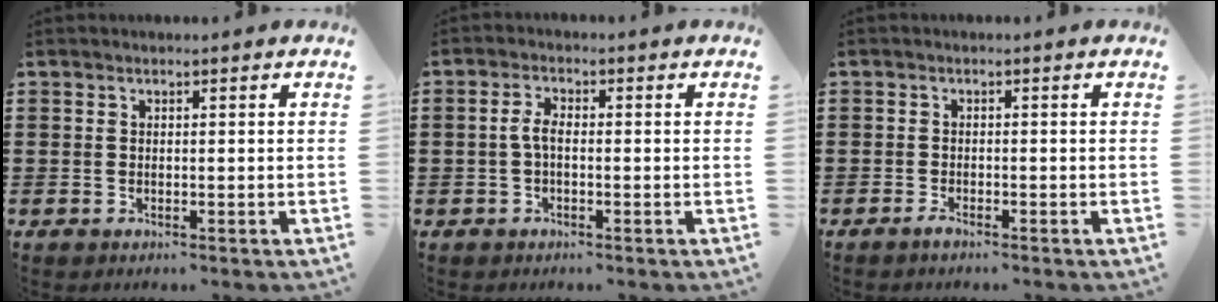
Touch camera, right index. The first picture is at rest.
{"total": 2.9, "force": [-0.5, 1.2, 2.6], "torque": [-0.064, -0.001, -0.015]}
{"total": 1.1, "force": [-1.0, 0.1, 0.5], "torque": [-0.019, -0.010, -0.021]}